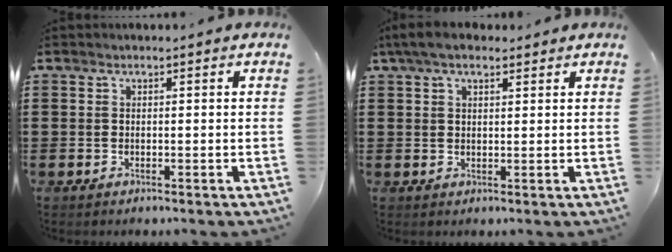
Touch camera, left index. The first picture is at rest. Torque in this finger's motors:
{"motor_torque": [0.83, 0.63, 0.23, 0.03]}